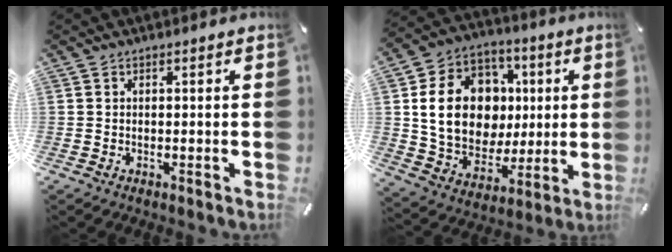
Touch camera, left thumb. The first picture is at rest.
{"total": 18.8, "force": [2.6, 15.5, 10.3], "torque": [-0.182, 0.004, 0.059]}